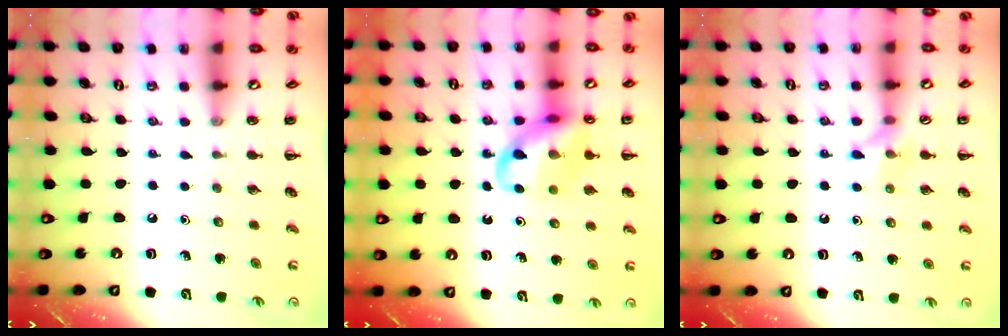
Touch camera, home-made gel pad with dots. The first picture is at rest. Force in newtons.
{"total": 13.1, "press": 12.9, "slide": 2.3}
{"total": 6.7, "press": 6.7, "slide": 0.8}